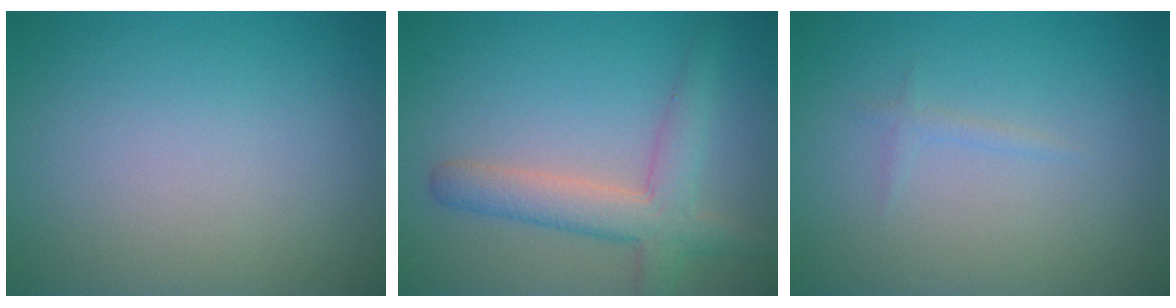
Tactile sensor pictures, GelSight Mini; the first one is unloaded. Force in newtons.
{"total": 4.5, "press": 4.5, "slide": 0.2}
{"total": 0.7, "press": 0.7, "slide": 0.1}